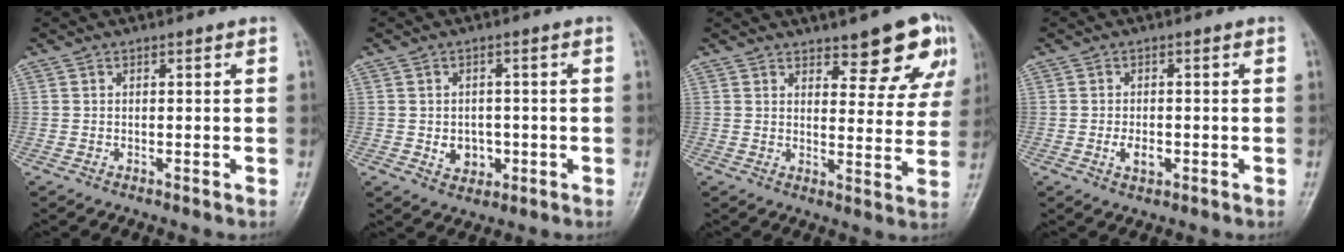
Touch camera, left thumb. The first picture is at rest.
{"total": 4.4, "force": [-0.9, 3.7, 2.2], "torque": [-0.009, 0.006, -0.004]}
{"total": 9.8, "force": [6.6, 3.8, 6.3], "torque": [-0.032, -0.037, 0.082]}
{"total": 3.0, "force": [-0.9, 1.9, 2.2], "torque": [-0.032, 0.002, -0.012]}